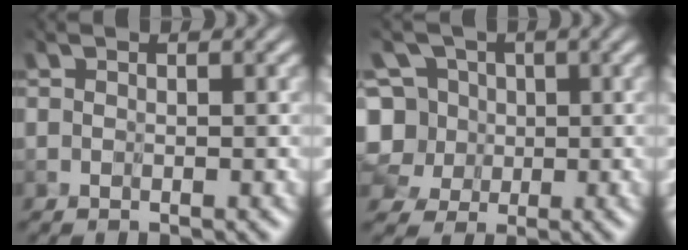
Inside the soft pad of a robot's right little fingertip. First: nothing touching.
{"total": 4.2, "force": [0.0, 4.0, 1.2], "torque": [-0.033, 0.021, -0.024]}